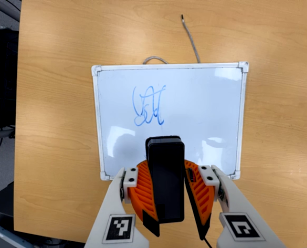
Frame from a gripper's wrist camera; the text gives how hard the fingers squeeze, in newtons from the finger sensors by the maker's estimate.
{"total": 11.9, "left": 11.1, "right": 12.7}